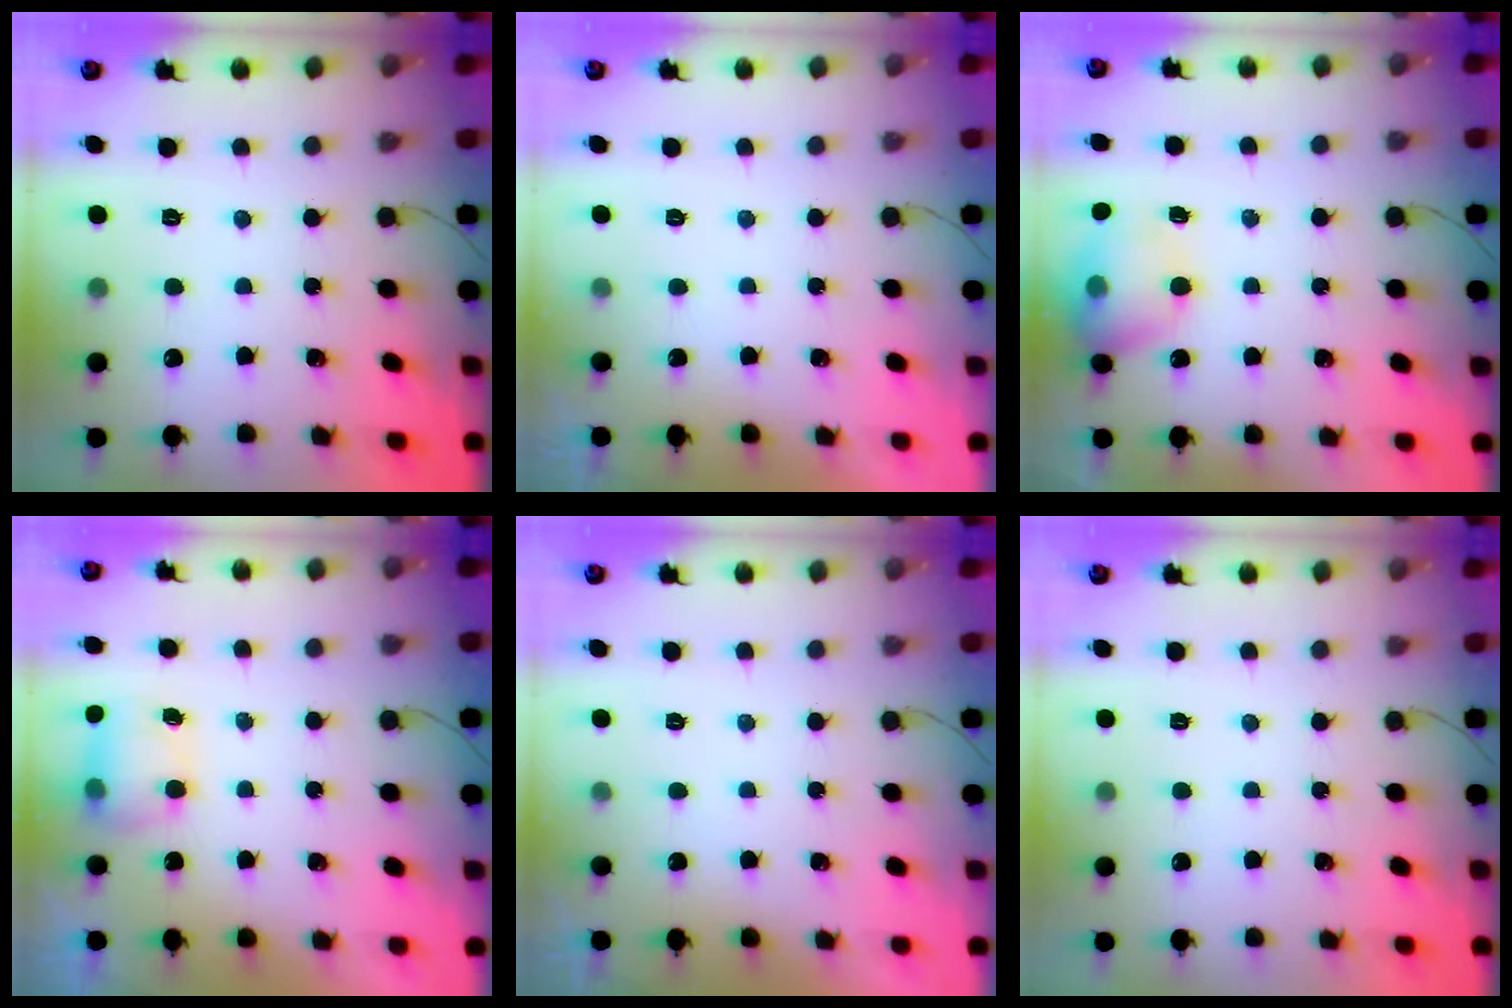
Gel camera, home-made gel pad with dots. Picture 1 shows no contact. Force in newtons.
{"total": 0.0}
{"total": 14.5, "press": 14.4, "slide": 1.9}
{"total": 9.7, "press": 6.9, "slide": 6.8}
{"total": 0.0}
{"total": 0.0}